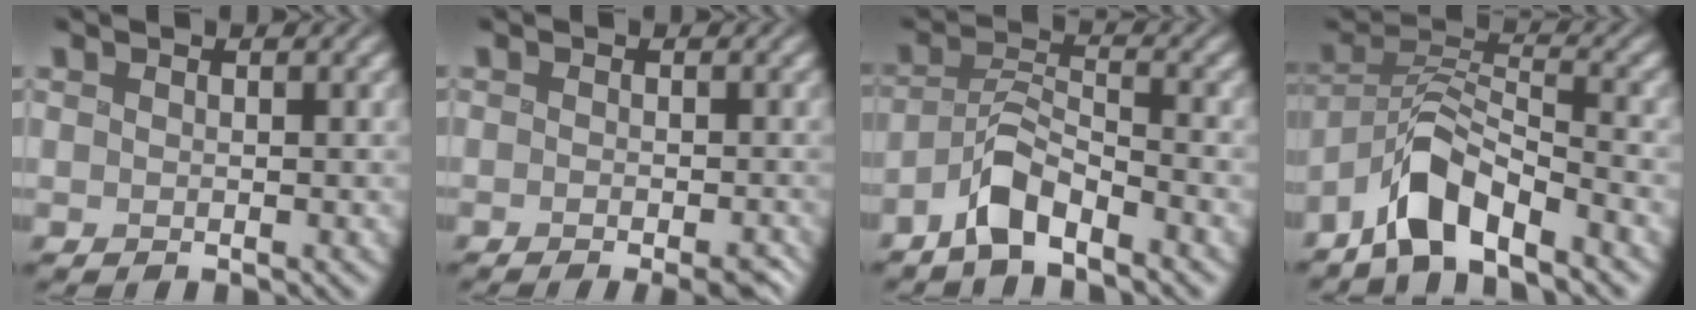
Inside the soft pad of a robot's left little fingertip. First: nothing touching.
{"total": 2.6, "force": [-1.3, 0.7, 2.2], "torque": [-0.020, -0.006, -0.019]}
{"total": 4.2, "force": [-3.4, 1.0, 2.3], "torque": [-0.038, 0.009, -0.073]}
{"total": 5.7, "force": [-4.7, 1.2, 3.0], "torque": [-0.044, 0.009, -0.098]}